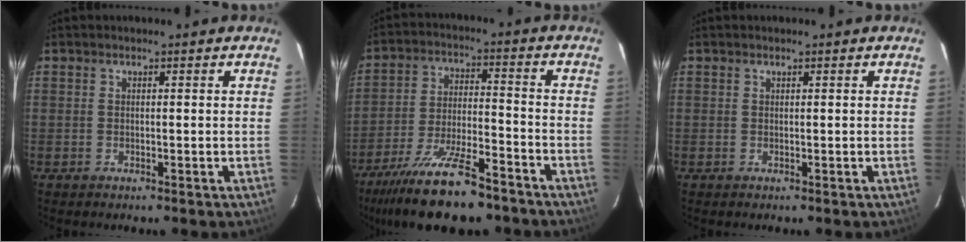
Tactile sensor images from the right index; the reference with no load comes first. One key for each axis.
{"total": 17.2, "fx": -13.6, "fy": 4.2, "fz": 9.5, "tx": -0.195, "ty": -0.022, "tz": -0.224}
{"total": 0.0}